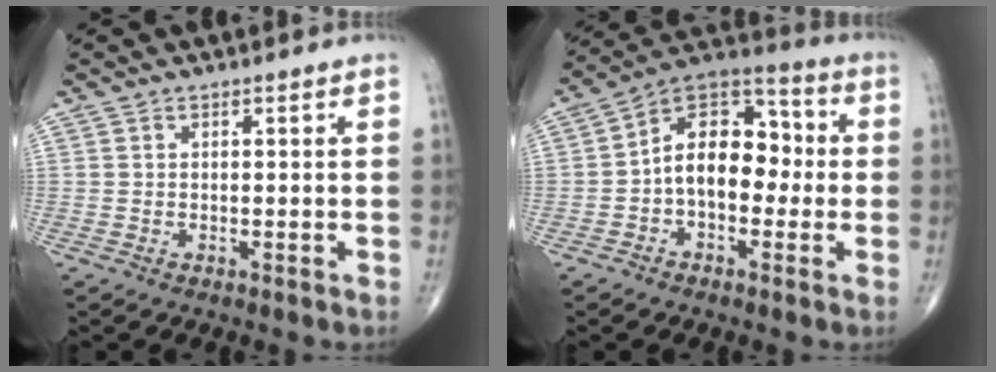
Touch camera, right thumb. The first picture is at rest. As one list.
[{"total": 13.6, "force": [-1.0, 8.9, 10.3], "torque": [-0.131, 0.046, -0.030]}]